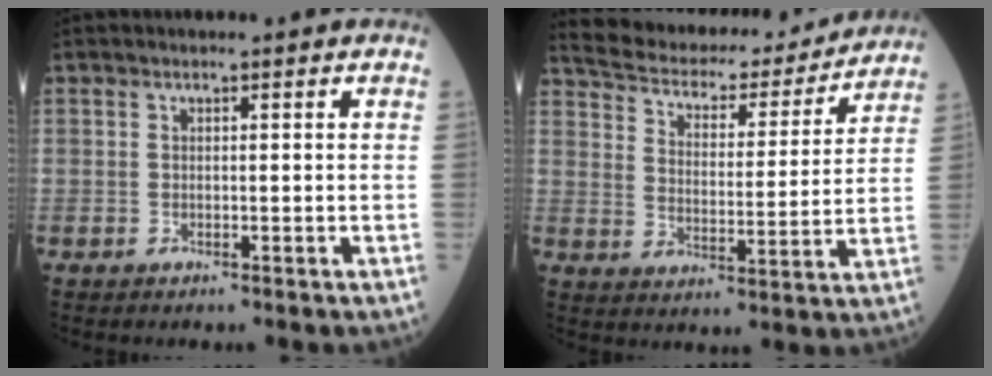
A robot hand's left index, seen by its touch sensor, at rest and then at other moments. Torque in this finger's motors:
{"motor_torque": [-0.51, -0.89, -0.20, 0.04]}